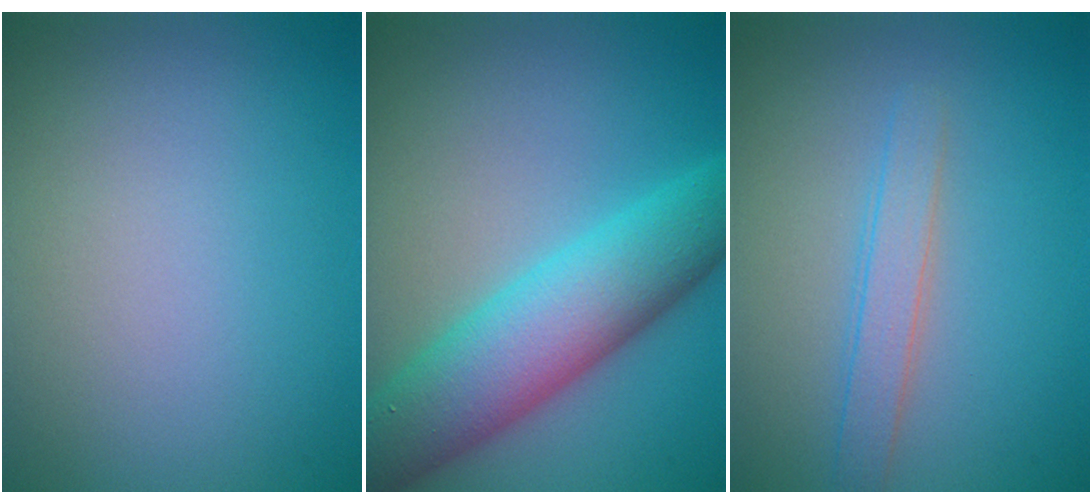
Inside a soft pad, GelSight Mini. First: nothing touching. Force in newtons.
{"total": 8.5, "press": 8.5, "slide": 0.1}
{"total": 2.1, "press": 2.1, "slide": 0.0}